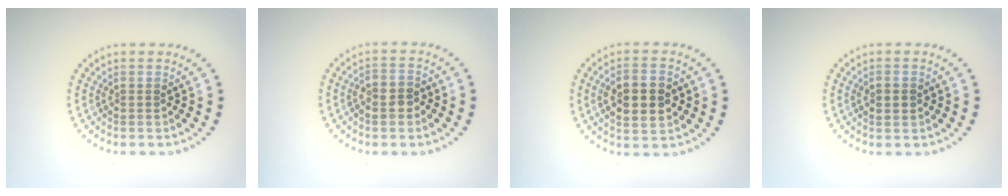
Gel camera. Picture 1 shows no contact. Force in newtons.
{"total": 2.3, "press": 2.1, "slide": 0.8}
{"total": 5.1, "press": 5.1, "slide": 0.3}
{"total": 2.1, "press": 2.1, "slide": 0.2}